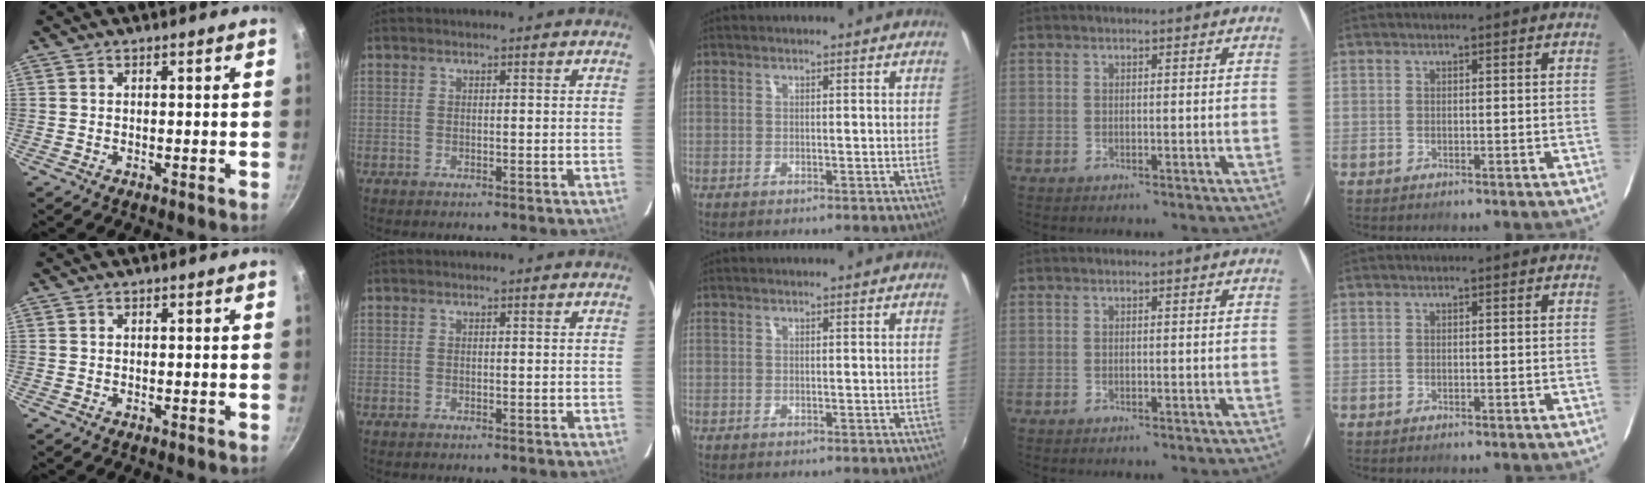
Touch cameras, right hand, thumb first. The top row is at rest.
{}